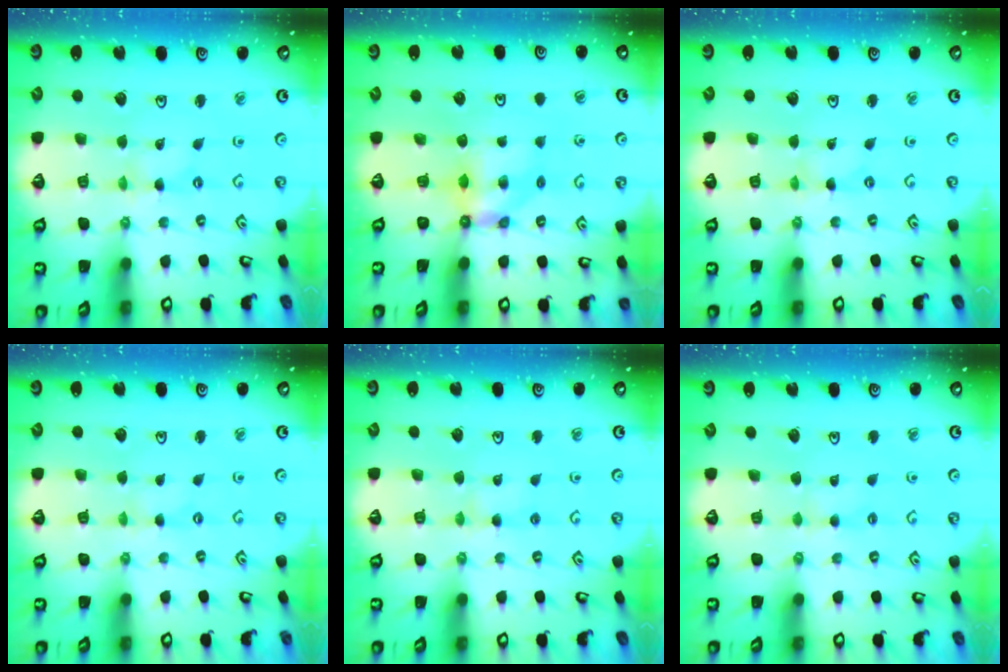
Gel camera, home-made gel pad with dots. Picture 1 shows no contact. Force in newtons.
{"total": 5.8, "press": 5.8, "slide": 0.3}
{"total": 0.0}
{"total": 0.0}
{"total": 2.4, "press": 2.4, "slide": 0.3}
{"total": 1.7, "press": 1.6, "slide": 0.4}